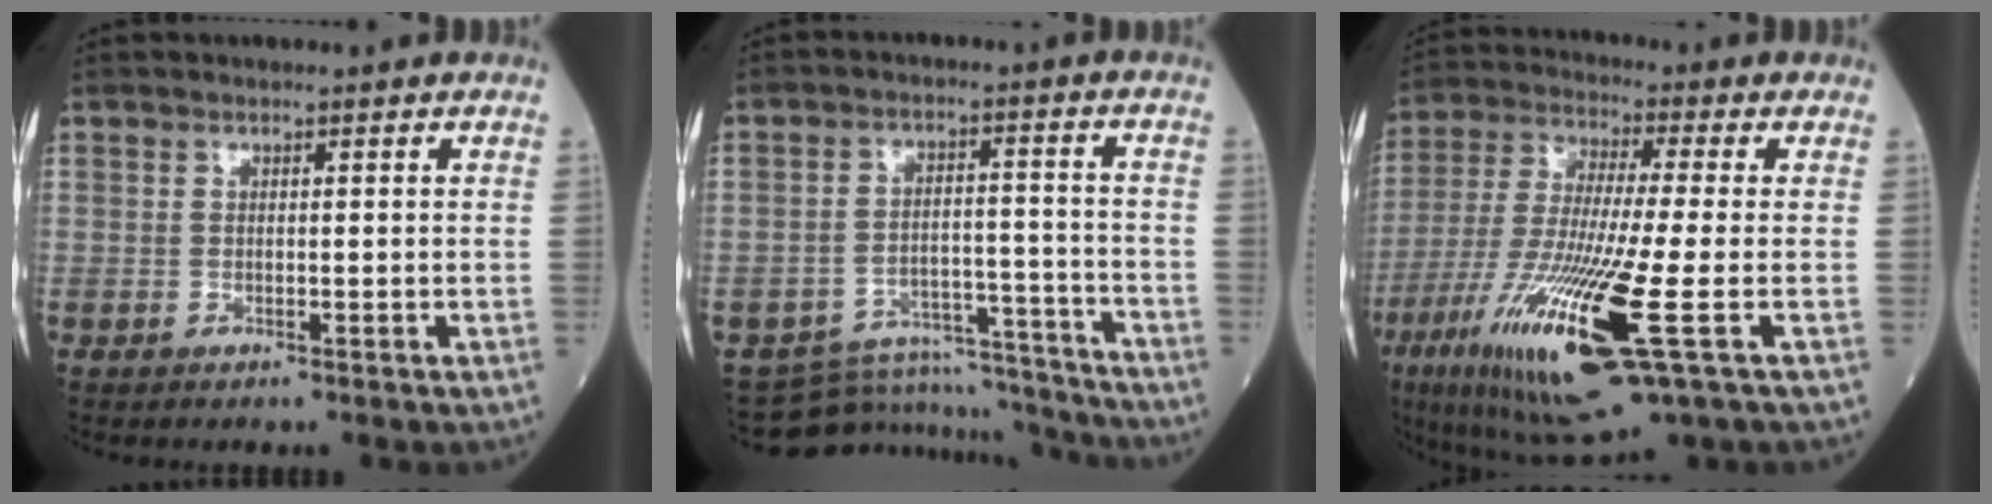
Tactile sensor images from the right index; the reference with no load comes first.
{"total": 12.3, "force": [-12.1, 2.4, -0.3], "torque": [0.006, 0.044, -0.177]}
{"total": 20.1, "force": [-7.3, 1.9, 18.7], "torque": [-0.402, -0.049, -0.133]}